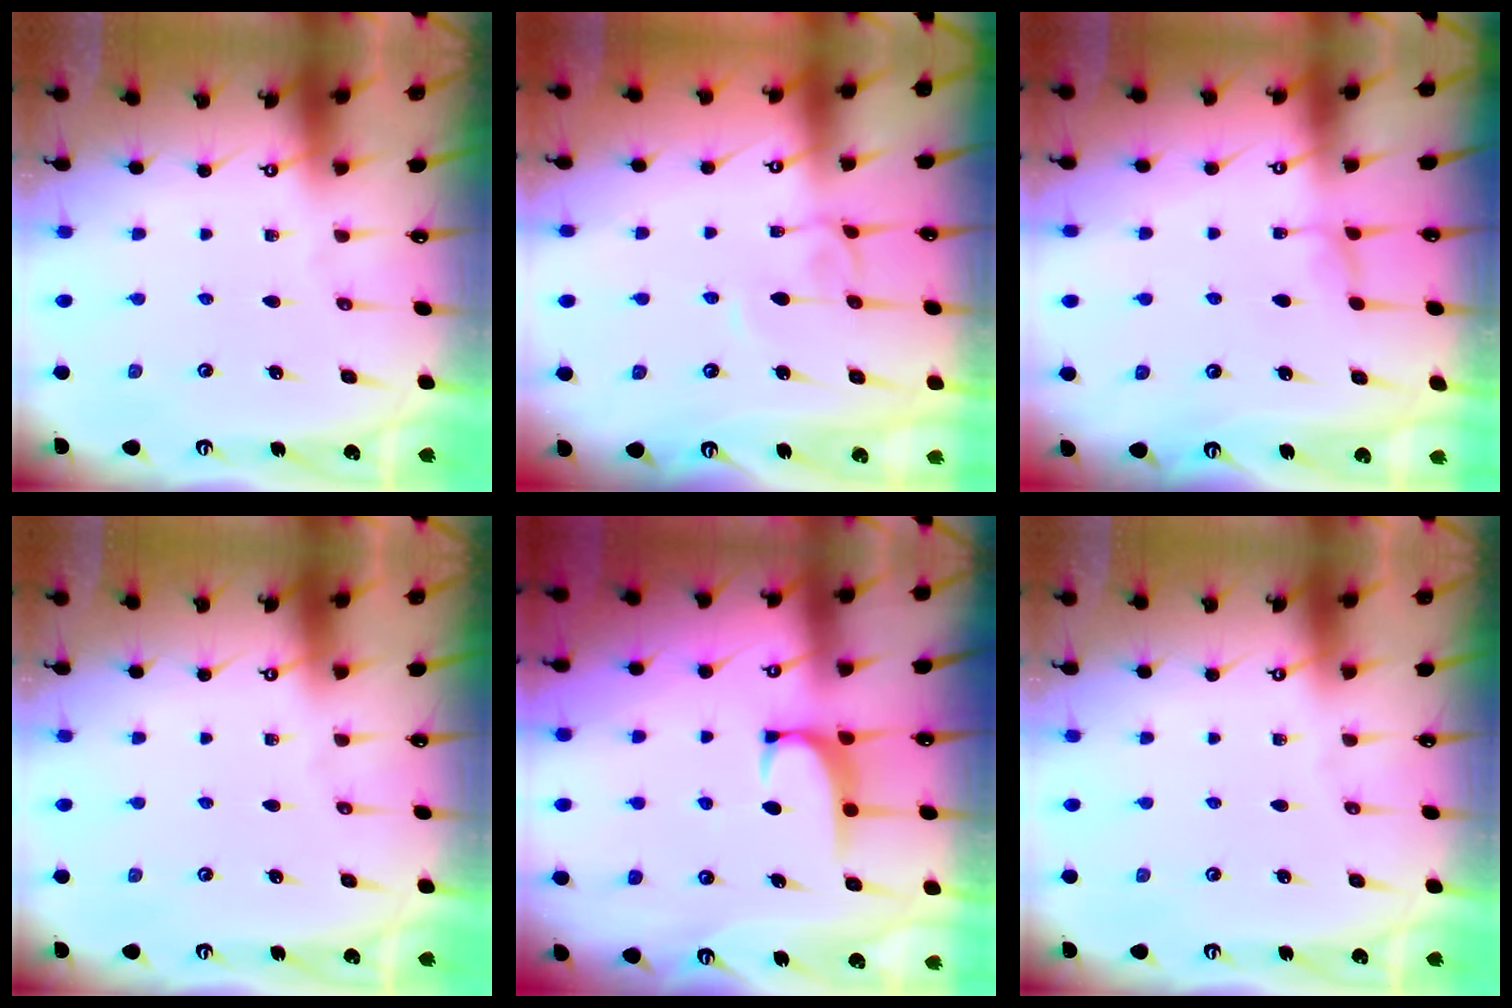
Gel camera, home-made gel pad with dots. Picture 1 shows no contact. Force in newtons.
{"total": 3.6, "press": 3.6, "slide": 0.1}
{"total": 0.5, "press": 0.3, "slide": 0.4}
{"total": 0.0}
{"total": 1.4, "press": 1.4, "slide": 0.3}
{"total": 0.0}